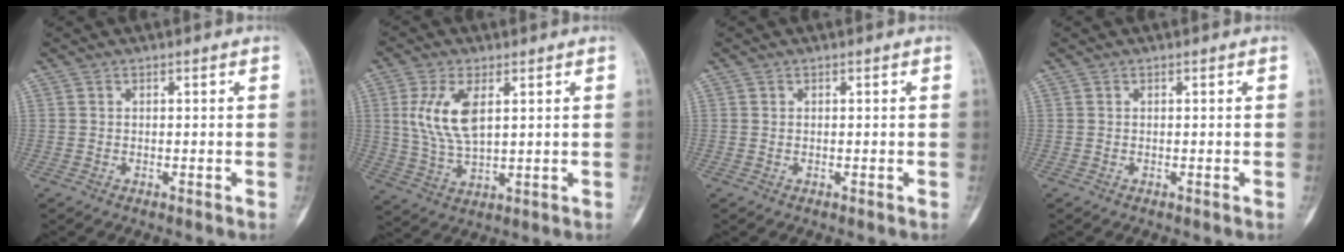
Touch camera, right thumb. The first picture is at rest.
{"total": 10.4, "force": [2.8, 5.2, 8.5], "torque": [-0.168, -0.010, 0.061]}
{"total": 0.0}
{"total": 0.0}